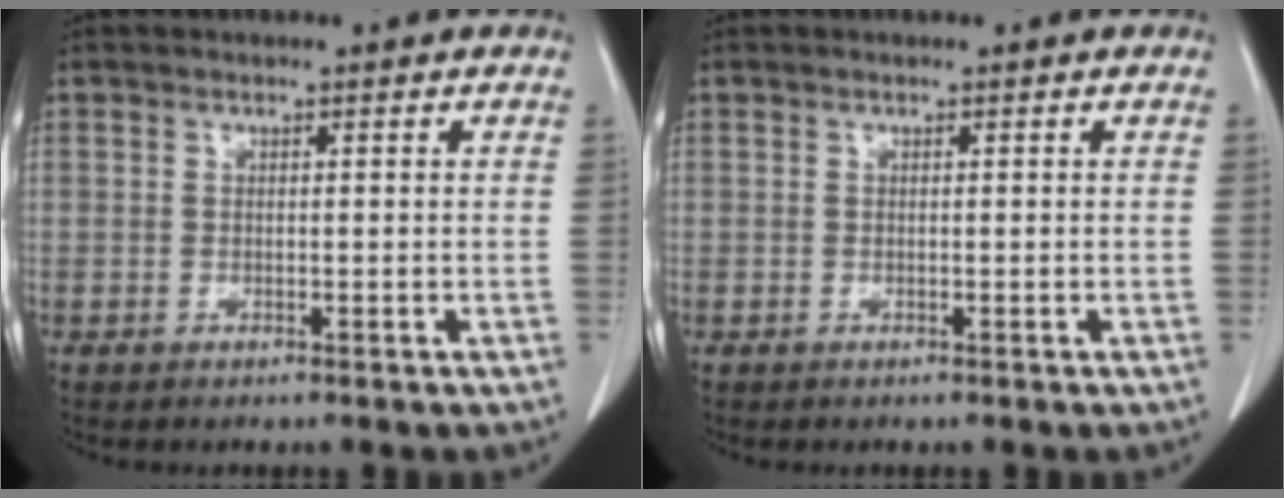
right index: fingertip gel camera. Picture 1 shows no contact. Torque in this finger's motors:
{"motor_torque": [0.00, 0.00, 0.00, 0.00]}